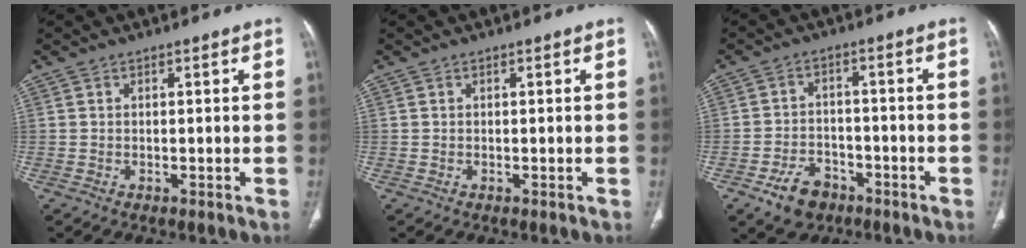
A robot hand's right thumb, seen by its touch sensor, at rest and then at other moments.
{"total": 0.0}
{"total": 7.4, "force": [-4.3, 5.1, 3.3], "torque": [-0.043, 0.026, -0.068]}